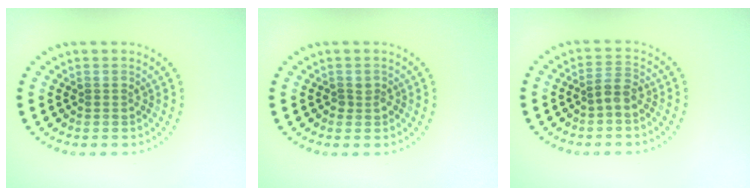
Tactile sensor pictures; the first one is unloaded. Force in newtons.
{"total": 0.7, "press": 0.7, "slide": 0.2}
{"total": 1.8, "press": 1.5, "slide": 0.9}